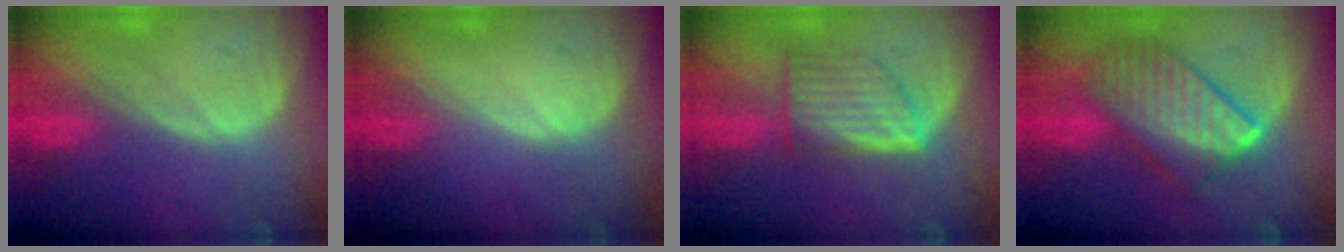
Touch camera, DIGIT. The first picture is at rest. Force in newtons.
{"total": 0.0}
{"total": 6.6, "press": 6.1, "slide": 2.5}
{"total": 10.1, "press": 10.1, "slide": 0.9}